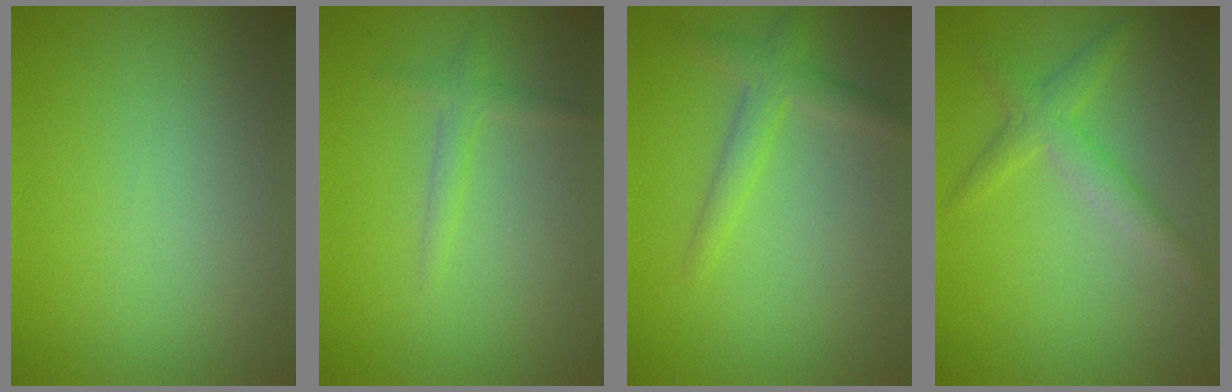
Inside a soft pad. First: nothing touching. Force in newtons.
{"total": 1.5, "press": 1.5, "slide": 0.1}
{"total": 2.4, "press": 2.4, "slide": 0.1}
{"total": 2.6, "press": 2.6, "slide": 0.1}